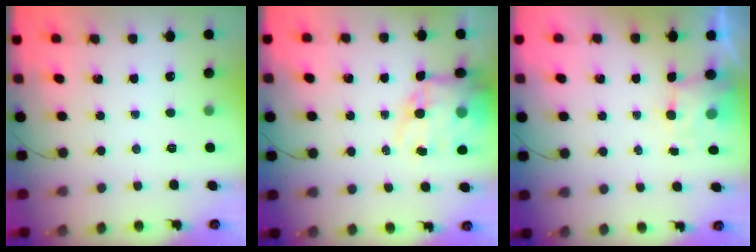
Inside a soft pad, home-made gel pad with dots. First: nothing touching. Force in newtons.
{"total": 16.3, "press": 15.8, "slide": 3.9}
{"total": 3.9, "press": 3.8, "slide": 0.9}